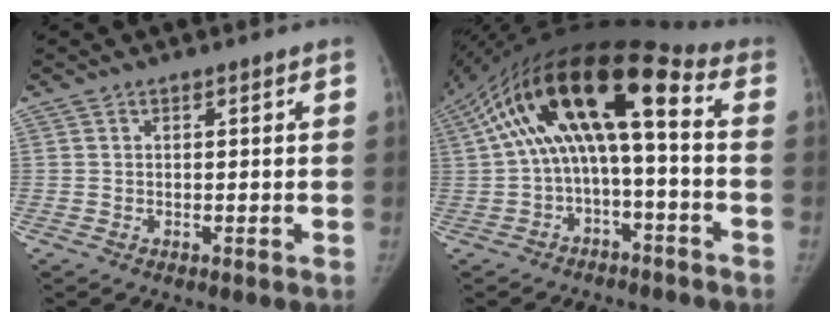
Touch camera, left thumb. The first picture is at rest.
{"total": 17.9, "force": [0.9, 6.4, 16.7], "torque": [-0.300, 0.082, 0.010]}